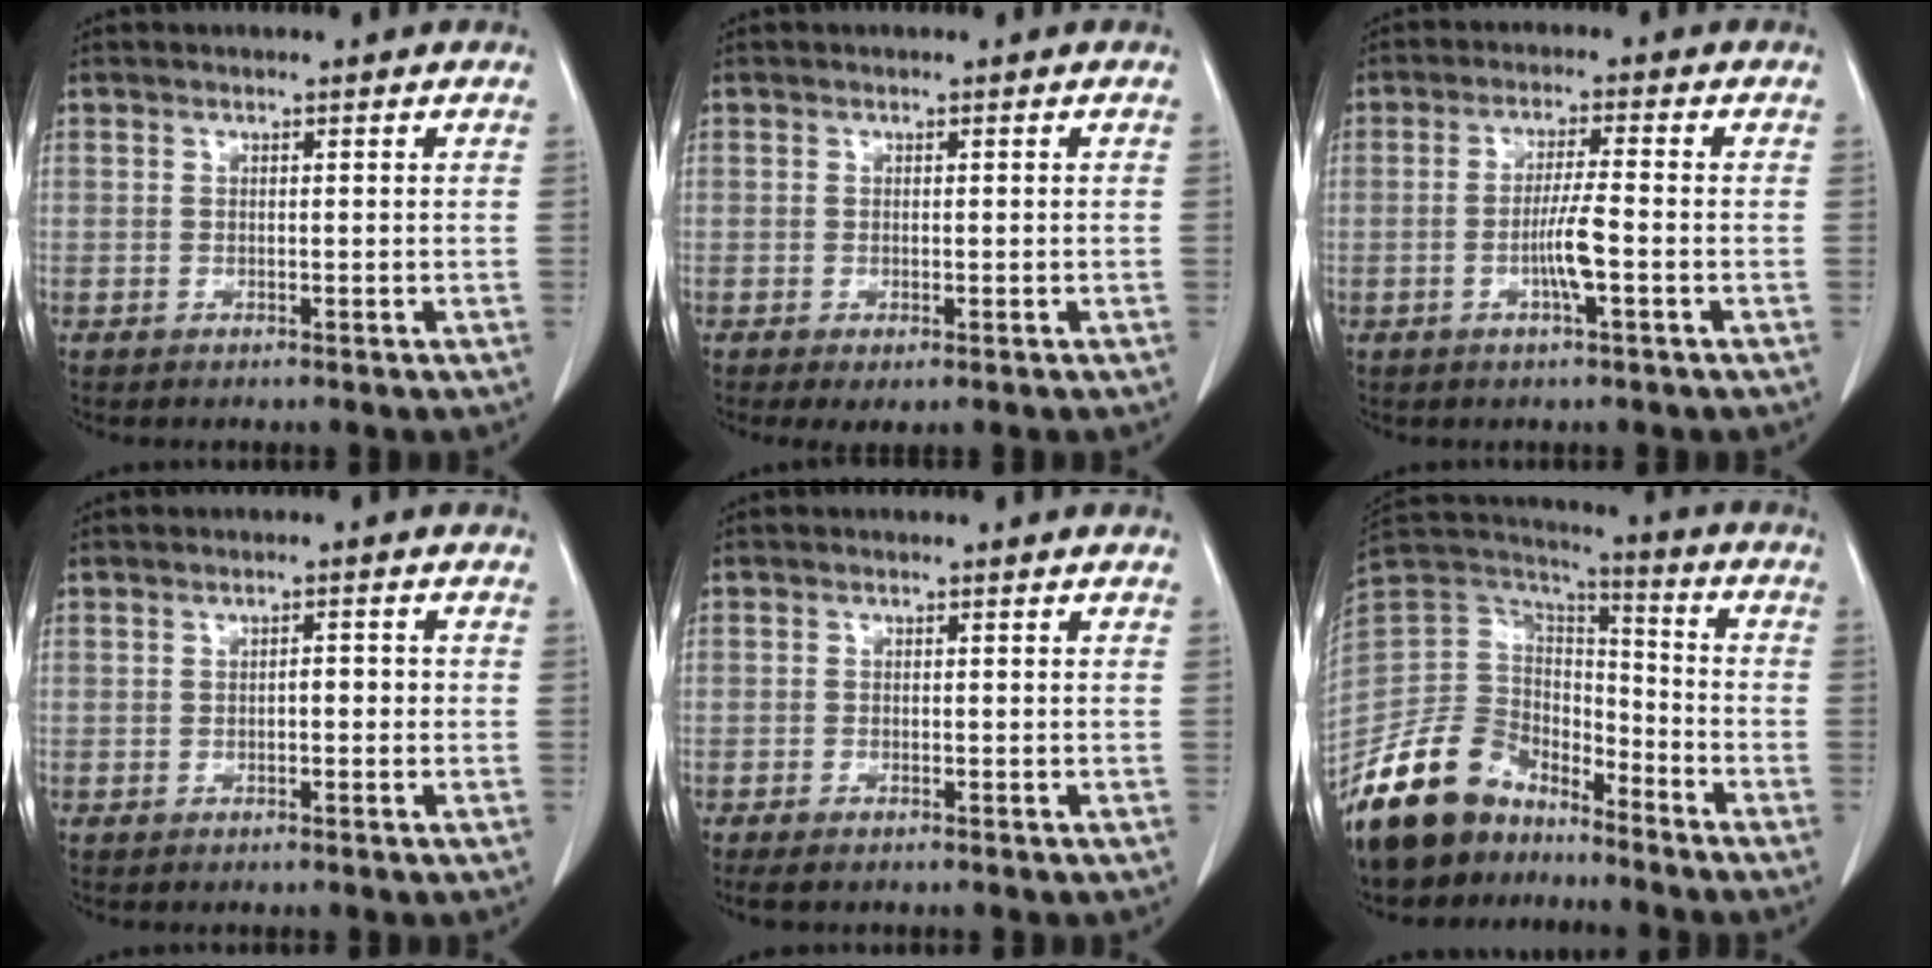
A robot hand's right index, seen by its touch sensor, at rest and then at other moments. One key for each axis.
{"total": 3.1, "fx": -1.0, "fy": 1.4, "fz": 2.6, "tx": -0.052, "ty": -0.005, "tz": -0.012}
{"total": 5.3, "fx": -1.6, "fy": 0.3, "fz": 5.0, "tx": -0.102, "ty": 0.000, "tz": -0.027}
{"total": 2.3, "fx": -0.3, "fy": 1.1, "fz": 2.0, "tx": -0.039, "ty": 0.013, "tz": -0.002}
{"total": 4.0, "fx": -2.8, "fy": 1.6, "fz": 2.3, "tx": -0.044, "ty": -0.007, "tz": -0.041}
{"total": 17.4, "fx": -13.3, "fy": 9.3, "fz": 6.3, "tx": -0.138, "ty": 0.040, "tz": -0.250}